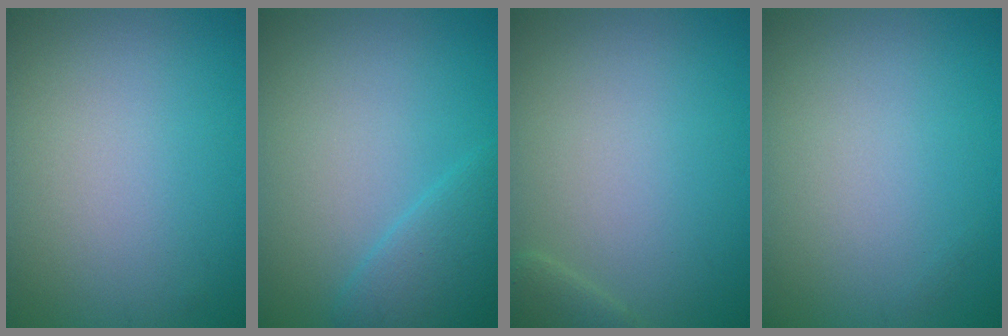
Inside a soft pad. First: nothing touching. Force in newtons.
{"total": 2.8, "press": 2.8, "slide": 0.1}
{"total": 1.3, "press": 1.3, "slide": 0.0}
{"total": 0.0}